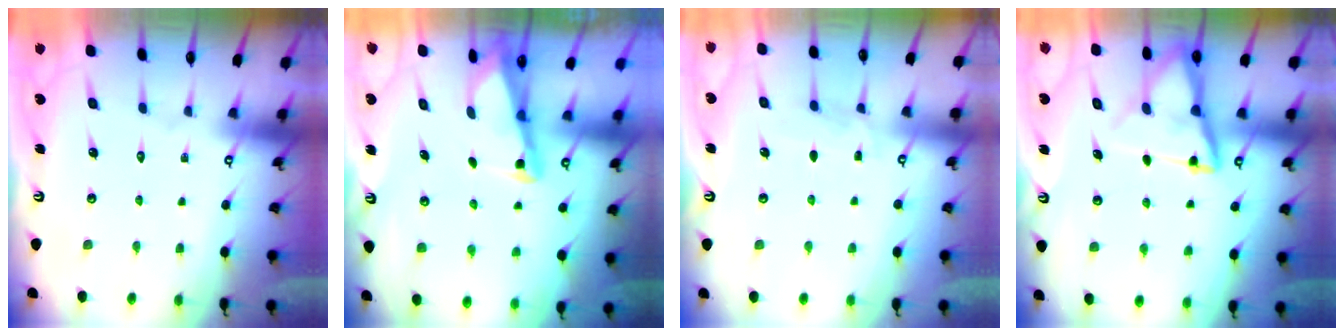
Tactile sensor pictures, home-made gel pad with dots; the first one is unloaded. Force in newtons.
{"total": 2.9, "press": 2.9, "slide": 0.3}
{"total": 5.9, "press": 5.8, "slide": 0.5}
{"total": 11.0, "press": 10.9, "slide": 1.2}